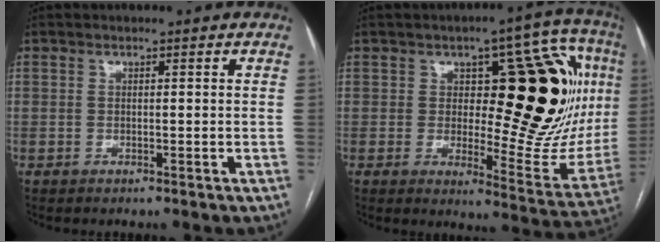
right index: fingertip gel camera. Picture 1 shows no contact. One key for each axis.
{"total": 25.6, "fx": 4.2, "fy": 9.6, "fz": 23.4, "tx": -0.279, "ty": 0.028, "tz": 0.076}